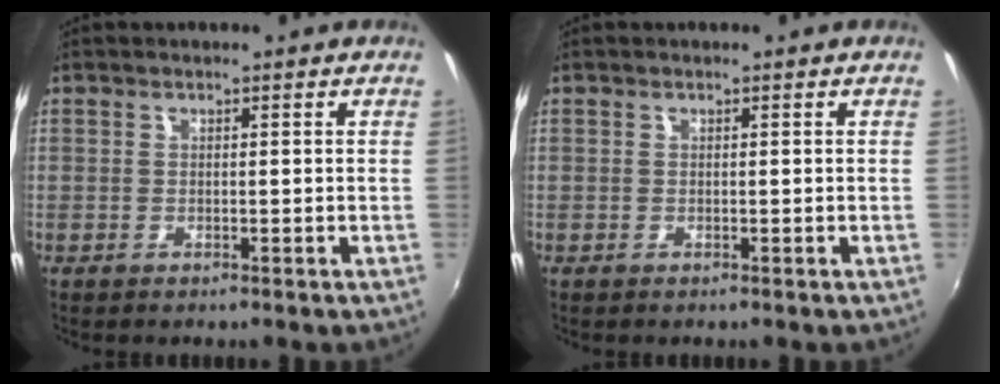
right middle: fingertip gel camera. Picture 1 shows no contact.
{"total": 0.0}